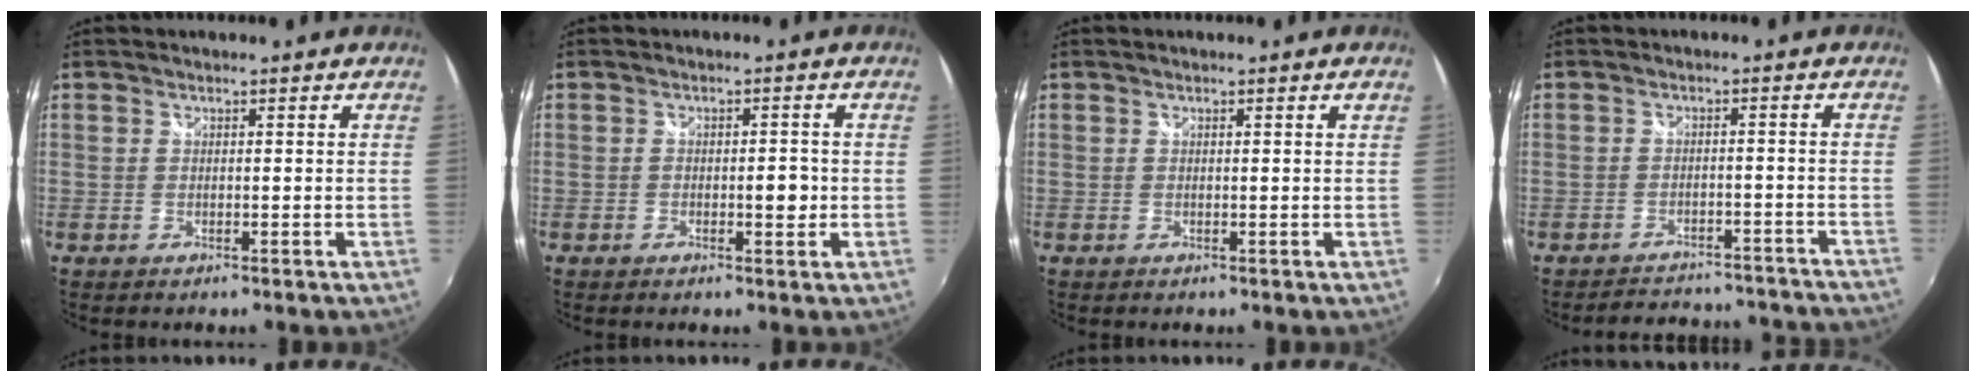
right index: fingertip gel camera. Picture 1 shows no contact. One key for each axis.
{"total": 2.7, "fx": -0.7, "fy": 1.5, "fz": 2.1, "tx": -0.029, "ty": 0.001, "tz": -0.011}
{"total": 0.7, "fx": 0.3, "fy": -0.2, "fz": 0.5, "tx": -0.010, "ty": 0.002, "tz": 0.005}
{"total": 13.8, "fx": -12.8, "fy": 4.1, "fz": 3.0, "tx": -0.064, "ty": 0.026, "tz": -0.148}